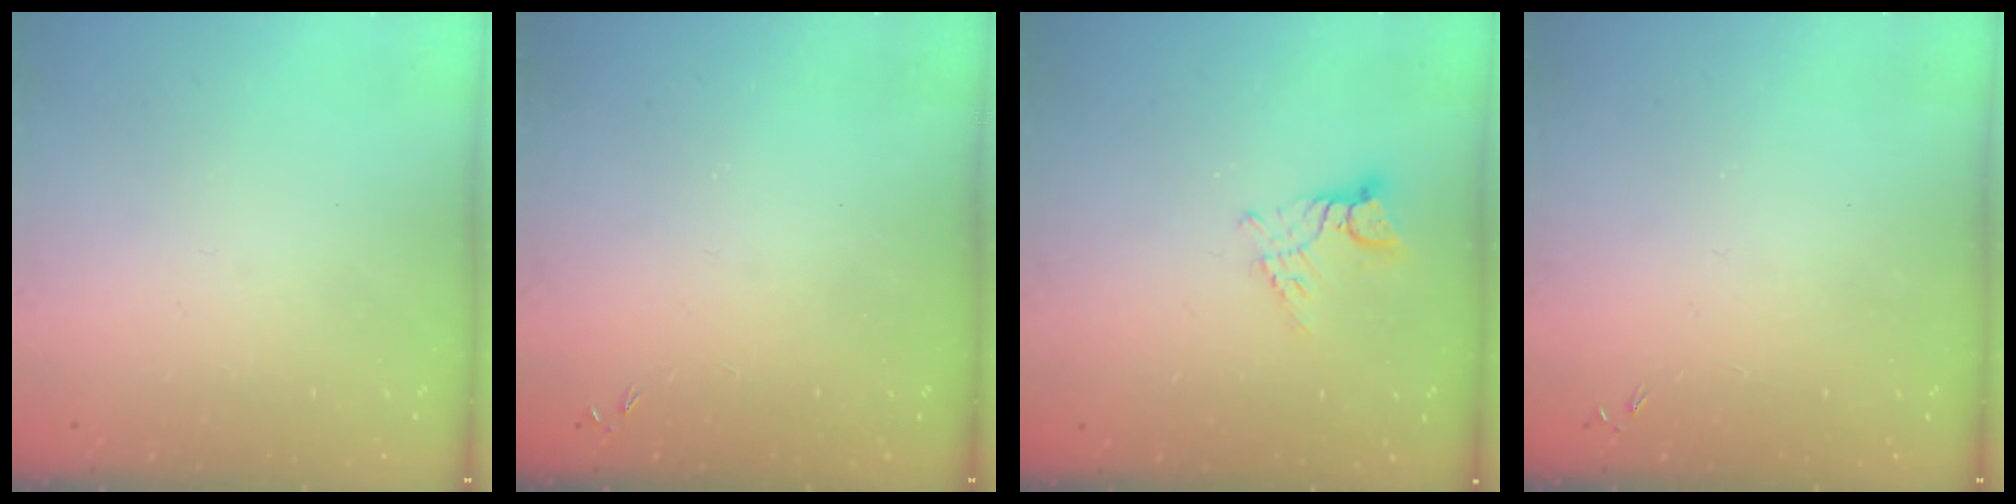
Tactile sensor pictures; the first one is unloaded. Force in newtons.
{"total": 0.0}
{"total": 5.5, "press": 5.5, "slide": 0.3}
{"total": 0.0}